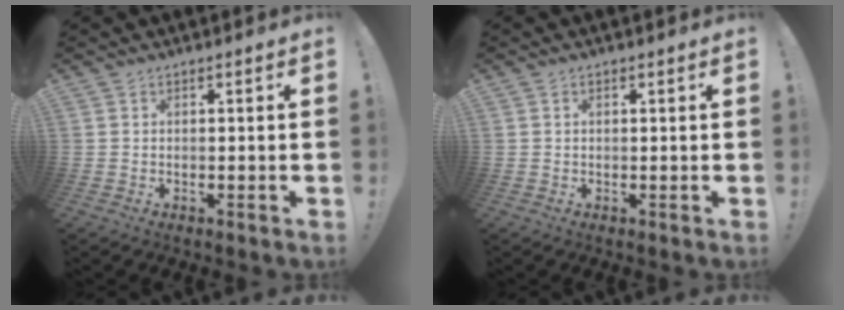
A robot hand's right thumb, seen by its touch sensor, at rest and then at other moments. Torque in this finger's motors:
{"motor_torque": [-0.04, -0.18, -0.36, 0.25, 0.08]}